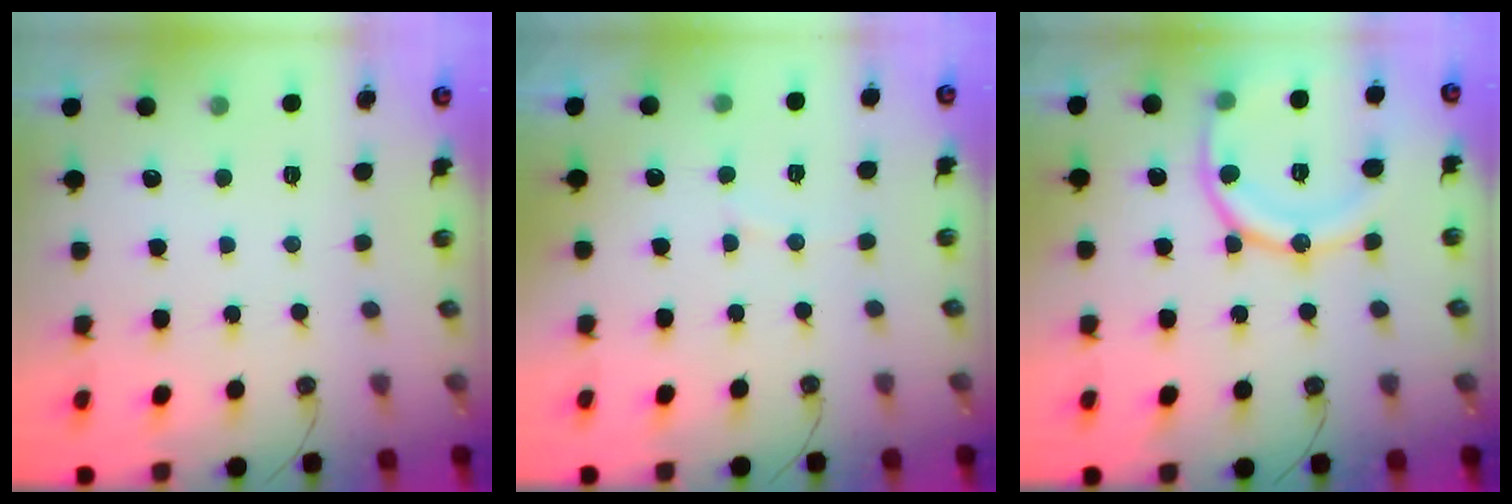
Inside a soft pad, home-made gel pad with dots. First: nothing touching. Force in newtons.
{"total": 4.0, "press": 4.0, "slide": 0.4}
{"total": 16.9, "press": 16.8, "slide": 1.8}